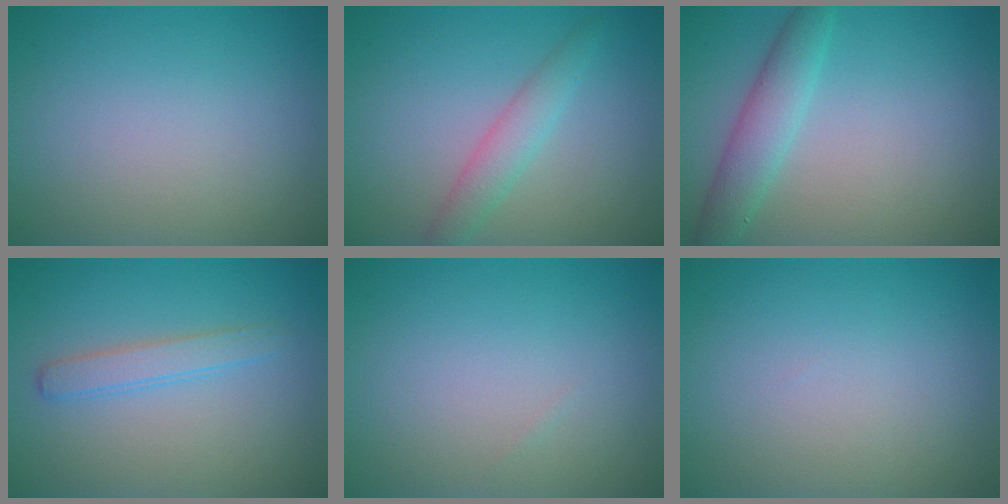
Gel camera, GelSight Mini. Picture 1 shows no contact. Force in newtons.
{"total": 2.9, "press": 2.9, "slide": 0.1}
{"total": 3.4, "press": 3.4, "slide": 0.1}
{"total": 2.0, "press": 2.0, "slide": 0.0}
{"total": 0.0}
{"total": 0.0}